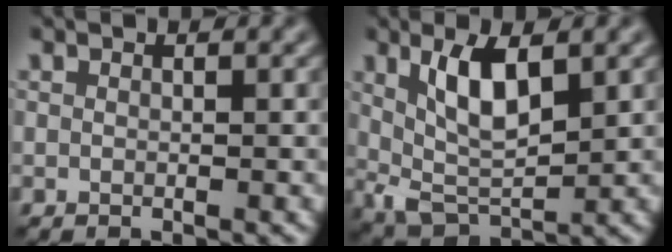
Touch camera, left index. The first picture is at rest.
{"total": 5.6, "force": [1.9, 2.3, 4.7], "torque": [-0.098, -0.006, 0.040]}